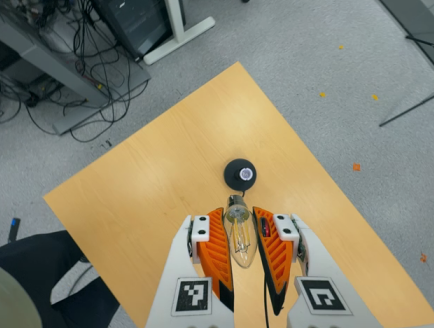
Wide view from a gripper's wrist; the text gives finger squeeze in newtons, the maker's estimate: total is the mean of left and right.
{"total": 20.2, "left": 22.1, "right": 18.4}